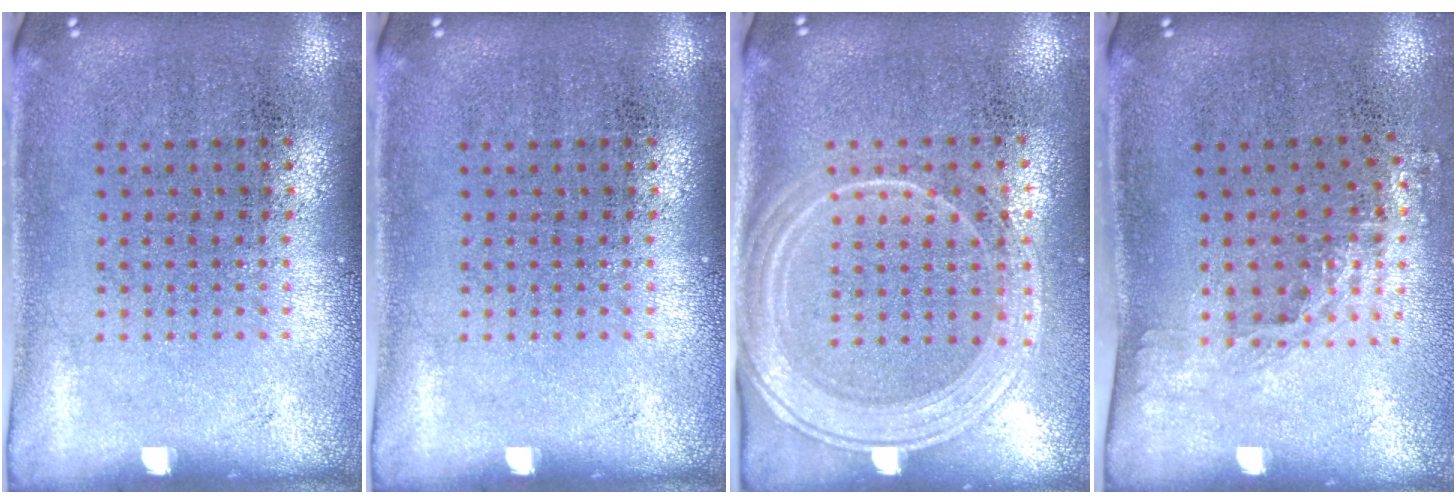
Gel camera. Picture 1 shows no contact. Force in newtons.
{"total": 0.0}
{"total": 2.1, "press": 1.9, "slide": 0.9}
{"total": 1.4, "press": 1.1, "slide": 0.9}